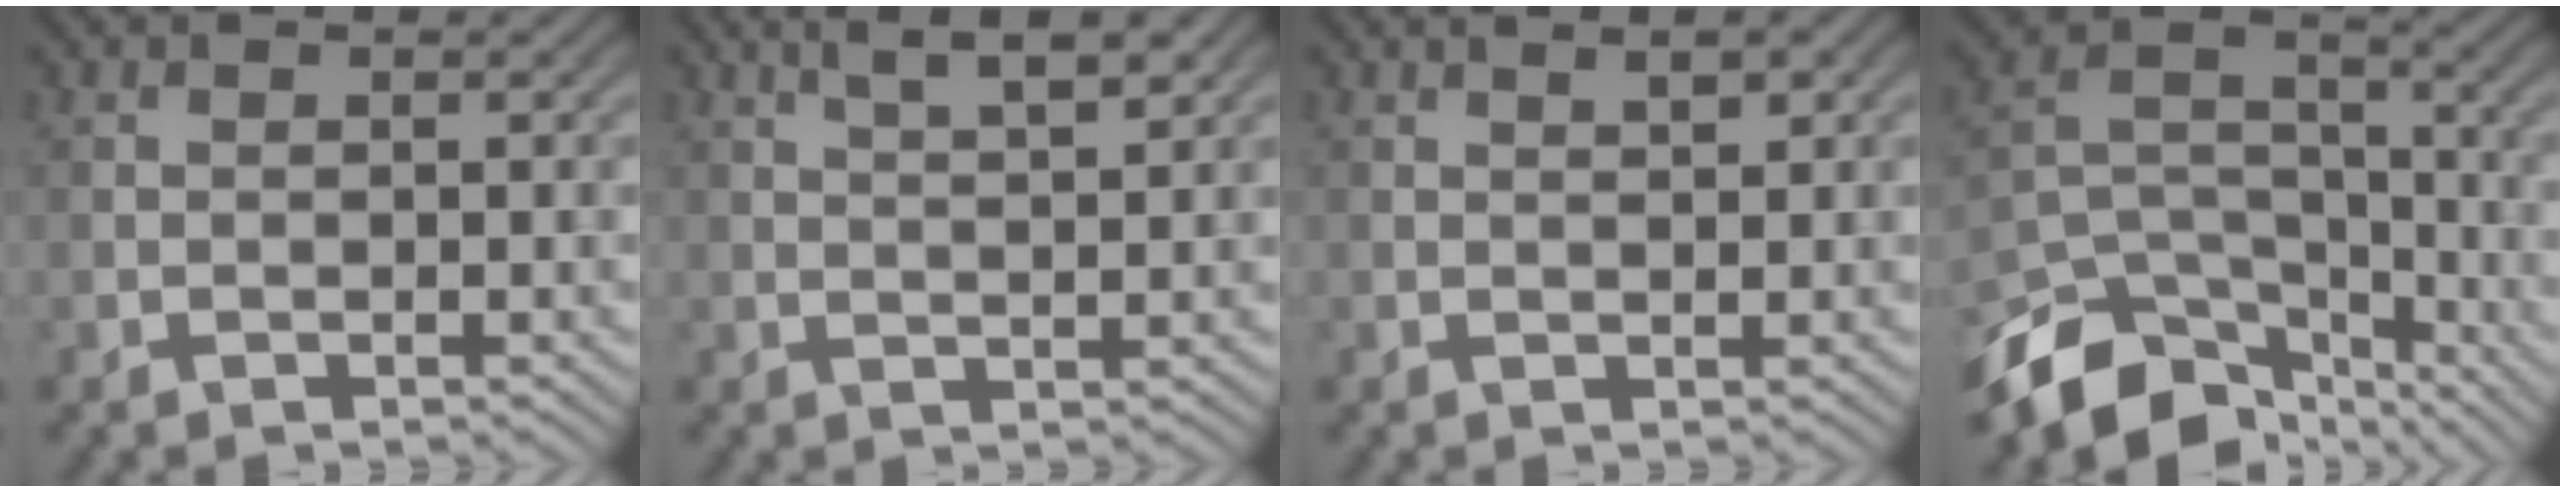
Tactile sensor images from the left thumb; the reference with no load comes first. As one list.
[{"total": 5.1, "force": [3.0, 1.1, 3.9], "torque": [-0.062, 0.009, 0.051]}, {"total": 2.3, "force": [1.3, 0.4, 1.8], "torque": [-0.023, -0.006, 0.019]}, {"total": 12.7, "force": [-9.3, 6.1, 6.1], "torque": [-0.138, -0.019, -0.168]}]